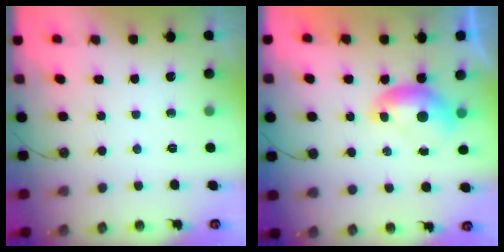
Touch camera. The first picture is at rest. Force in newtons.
{"total": 0.0}